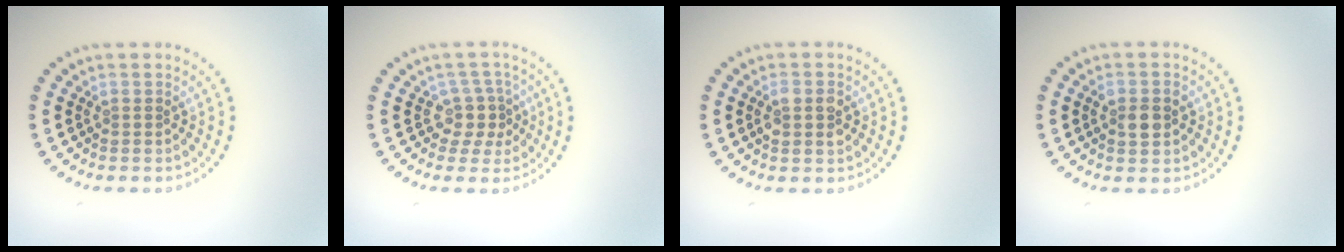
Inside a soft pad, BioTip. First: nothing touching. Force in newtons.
{"total": 2.6, "press": 2.0, "slide": 1.8}
{"total": 2.0, "press": 2.0, "slide": 0.3}
{"total": 2.3, "press": 2.3, "slide": 0.3}